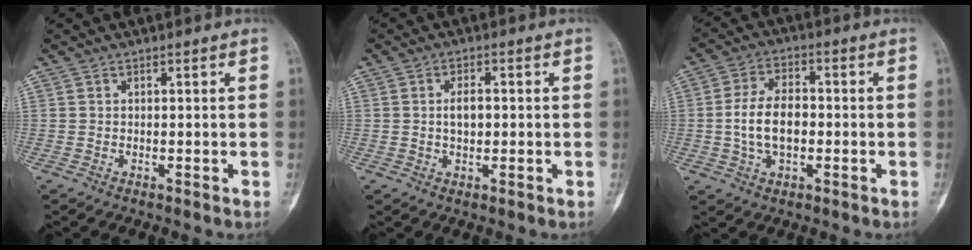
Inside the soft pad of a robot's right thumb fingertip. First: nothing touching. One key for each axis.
{"total": 3.9, "fx": 0.2, "fy": 2.0, "fz": 3.4, "tx": -0.057, "ty": 0.001, "tz": 0.004}
{"total": 9.1, "fx": -0.8, "fy": 5.4, "fz": 7.3, "tx": -0.133, "ty": 0.016, "tz": -0.017}